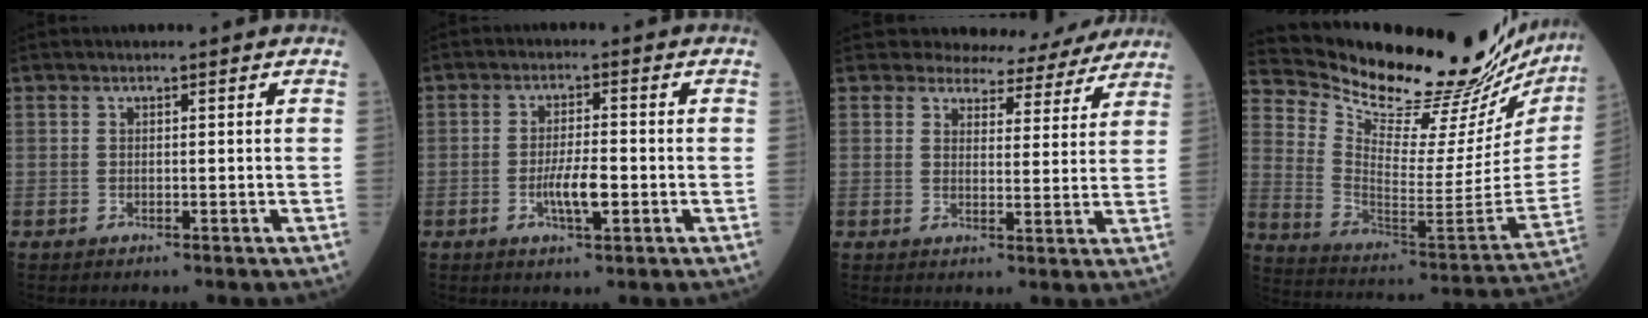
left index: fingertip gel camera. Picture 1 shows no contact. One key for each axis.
{"total": 4.7, "fx": -1.4, "fy": 1.0, "fz": 4.4, "tx": -0.086, "ty": -0.001, "tz": -0.025}
{"total": 10.6, "fx": 10.1, "fy": 3.1, "fz": 1.2, "tx": 0.005, "ty": -0.007, "tz": 0.106}
{"total": 30.2, "fx": 27.7, "fy": 4.0, "fz": 11.2, "tx": -0.190, "ty": -0.117, "tz": 0.375}